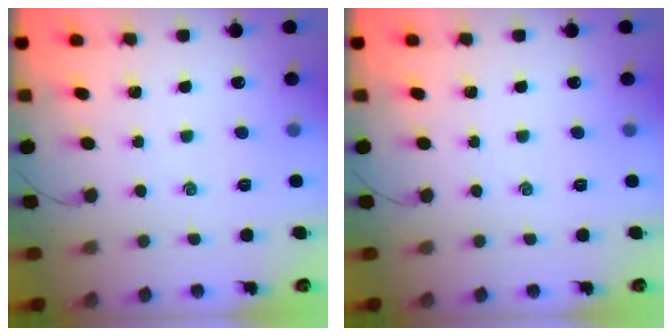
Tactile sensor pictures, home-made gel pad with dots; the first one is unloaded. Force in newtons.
{"total": 0.0}